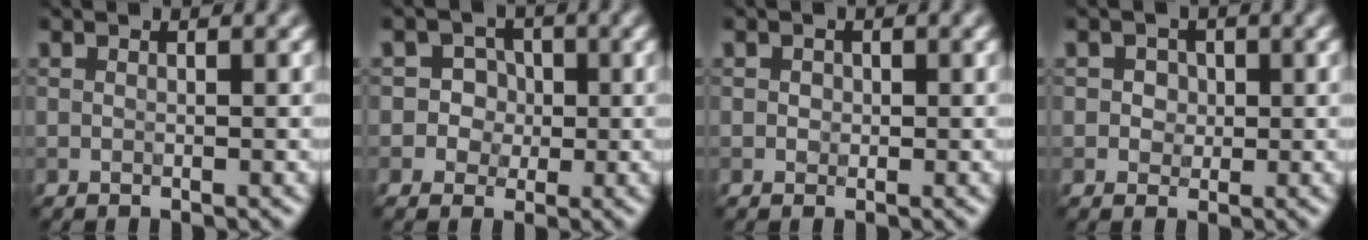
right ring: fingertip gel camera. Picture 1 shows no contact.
{"total": 2.8, "force": [0.2, 2.7, 0.7], "torque": [0.007, 0.004, -0.001]}
{"total": 0.7, "force": [0.0, 0.7, 0.2], "torque": [0.000, -0.001, 0.001]}
{"total": 1.9, "force": [0.5, 1.6, 0.9], "torque": [-0.013, 0.007, 0.008]}